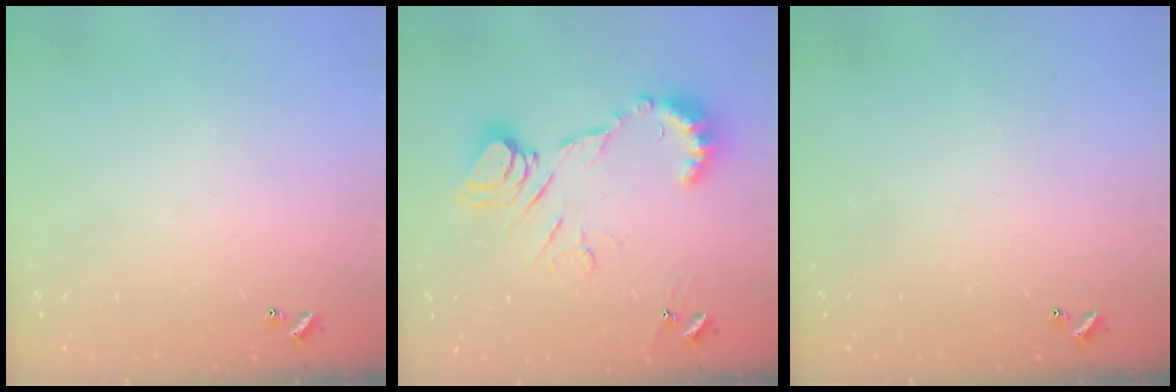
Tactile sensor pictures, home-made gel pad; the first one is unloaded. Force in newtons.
{"total": 13.4, "press": 13.3, "slide": 1.4}
{"total": 0.0}